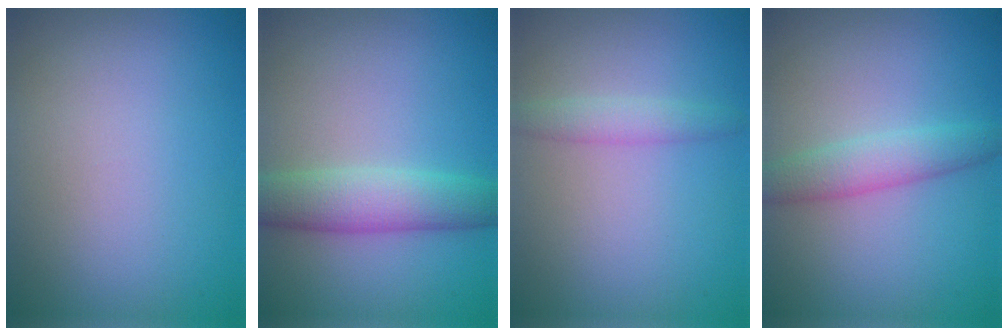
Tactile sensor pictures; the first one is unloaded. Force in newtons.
{"total": 4.5, "press": 4.5, "slide": 0.0}
{"total": 1.7, "press": 1.7, "slide": 0.1}
{"total": 2.9, "press": 2.9, "slide": 0.2}